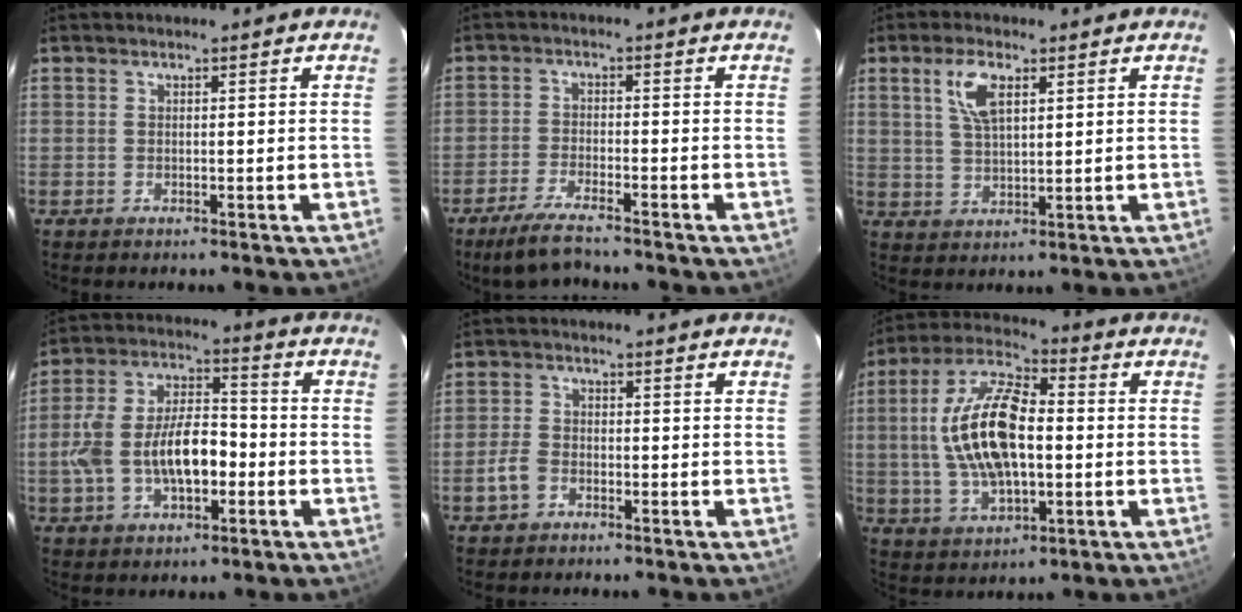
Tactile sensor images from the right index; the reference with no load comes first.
{"total": 7.0, "force": [-5.9, 1.1, 3.7], "torque": [-0.096, -0.014, -0.108]}
{"total": 6.3, "force": [2.8, 2.6, 5.0], "torque": [-0.098, 0.008, 0.058]}
{"total": 13.5, "force": [-3.2, 6.8, 11.2], "torque": [-0.229, 0.017, -0.049]}
{"total": 3.8, "force": [-2.0, 2.6, 1.8], "torque": [-0.046, 0.007, -0.038]}
{"total": 16.7, "force": [0.0, 7.7, 14.8], "torque": [-0.299, 0.012, 0.001]}